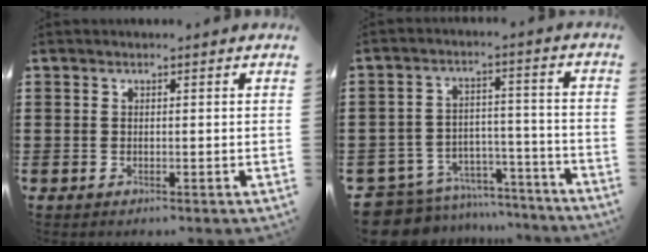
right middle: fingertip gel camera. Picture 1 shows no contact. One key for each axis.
{"total": 8.6, "fx": -8.2, "fy": 2.2, "fz": 1.3, "tx": -0.038, "ty": 0.023, "tz": -0.165}